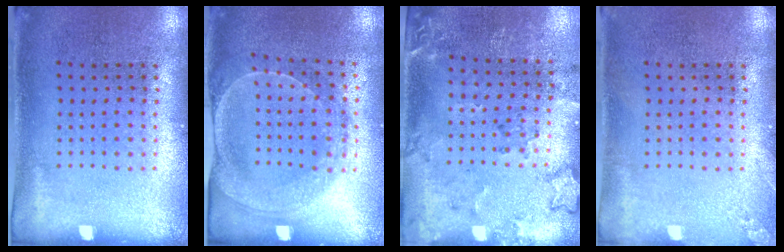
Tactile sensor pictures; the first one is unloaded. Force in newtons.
{"total": 1.8, "press": 1.7, "slide": 0.4}
{"total": 1.9, "press": 1.5, "slide": 1.2}
{"total": 1.0, "press": 1.0, "slide": 0.1}